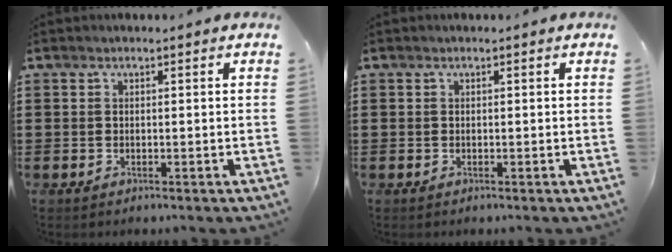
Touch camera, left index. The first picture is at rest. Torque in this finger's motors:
{"motor_torque": [0.02, -0.01, 0.00, -0.01]}